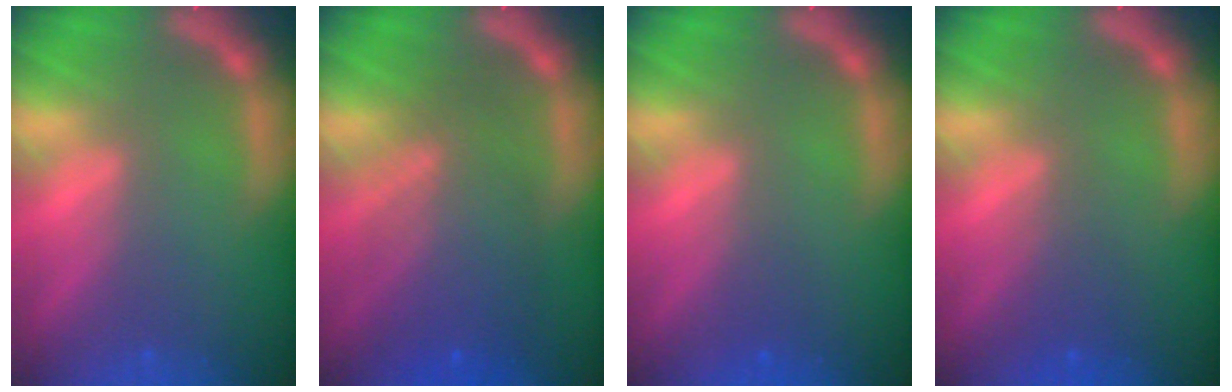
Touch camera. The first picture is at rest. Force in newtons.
{"total": 7.1}
{"total": 1.0}
{"total": 2.0}